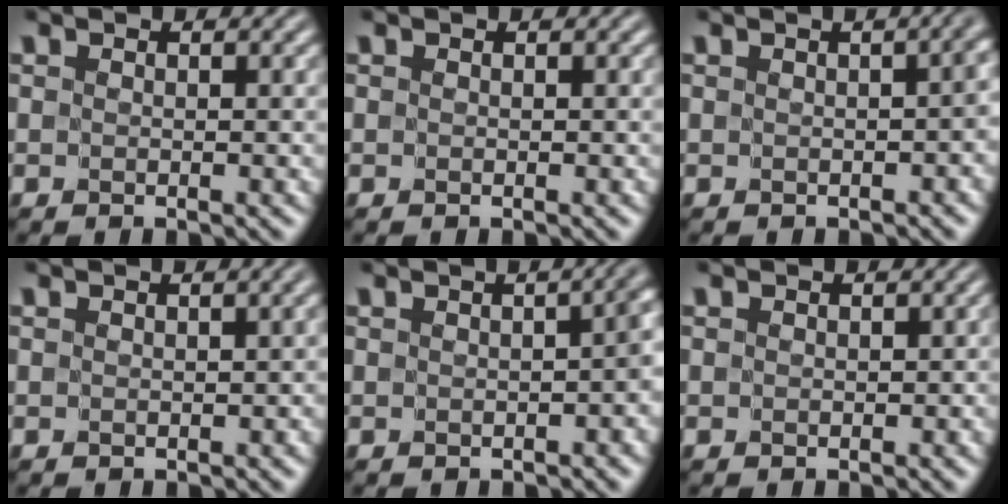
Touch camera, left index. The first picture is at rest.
{"total": 0.0}
{"total": 3.6, "force": [0.0, 1.6, 3.3], "torque": [-0.009, 0.018, 0.000]}
{"total": 1.2, "force": [0.0, 0.5, 1.1], "torque": [-0.005, 0.003, 0.006]}
{"total": 4.3, "force": [-0.3, 1.7, 4.0], "torque": [-0.015, 0.014, 0.001]}
{"total": 0.5, "force": [-0.4, 0.3, 0.1], "torque": [0.005, 0.004, -0.001]}